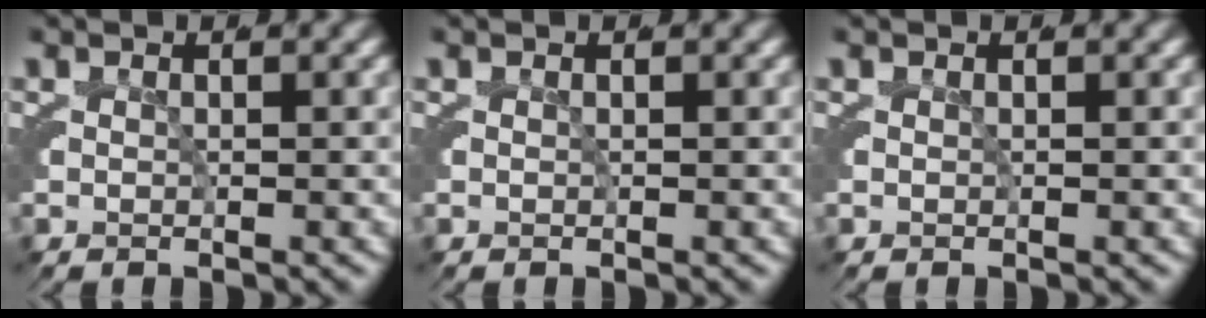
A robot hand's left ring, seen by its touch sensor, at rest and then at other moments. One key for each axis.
{"total": 0.0}
{"total": 0.0}